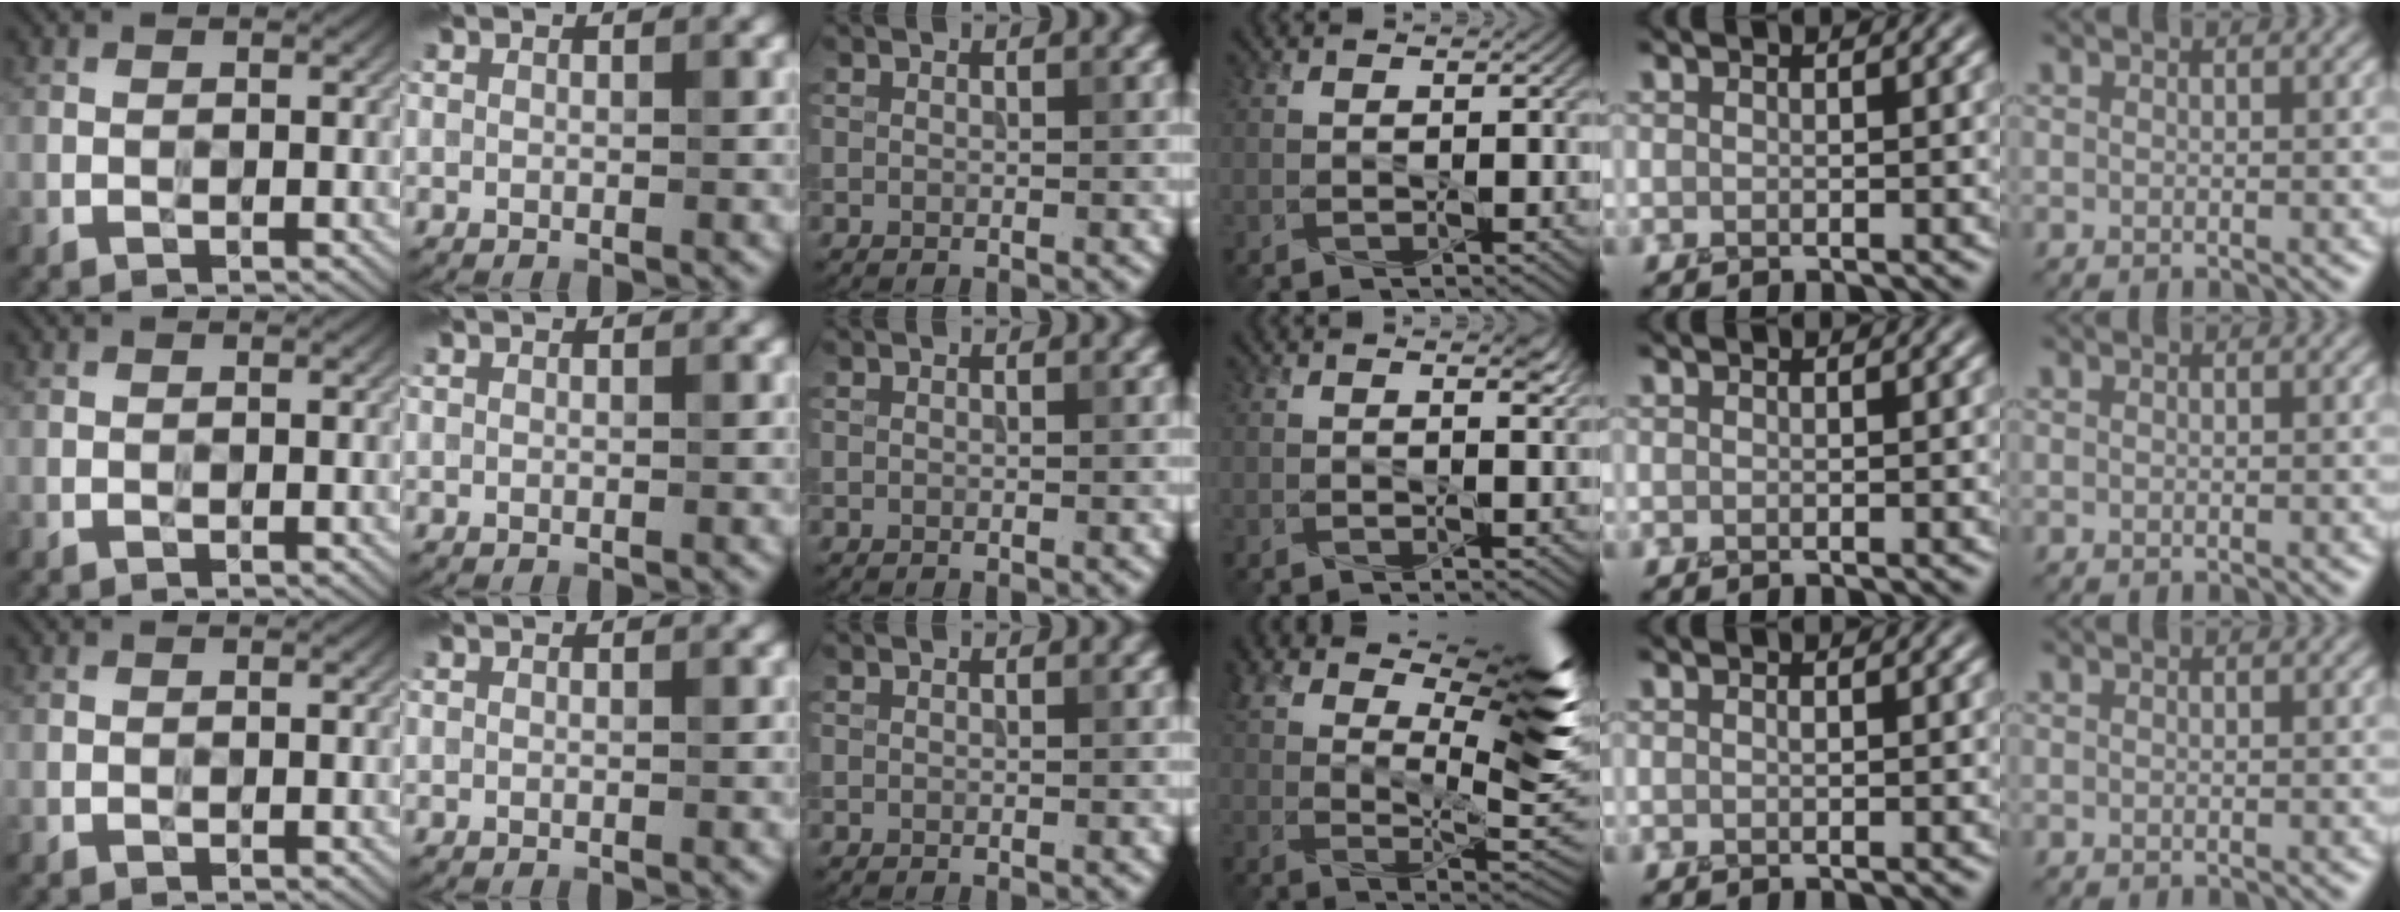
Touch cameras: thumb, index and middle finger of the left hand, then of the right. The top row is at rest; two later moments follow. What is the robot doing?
{"motion": "squeeze", "object": "paper clamp"}